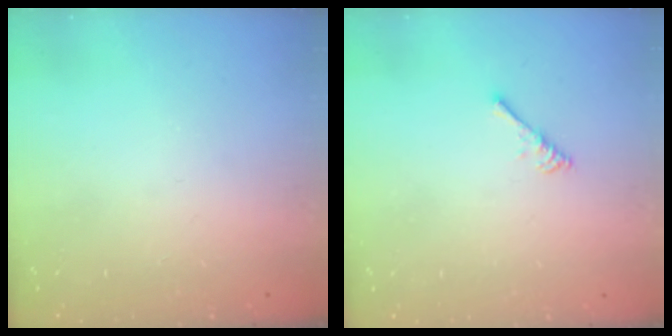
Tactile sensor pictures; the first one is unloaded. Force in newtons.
{"total": 2.7, "press": 2.6, "slide": 0.5}